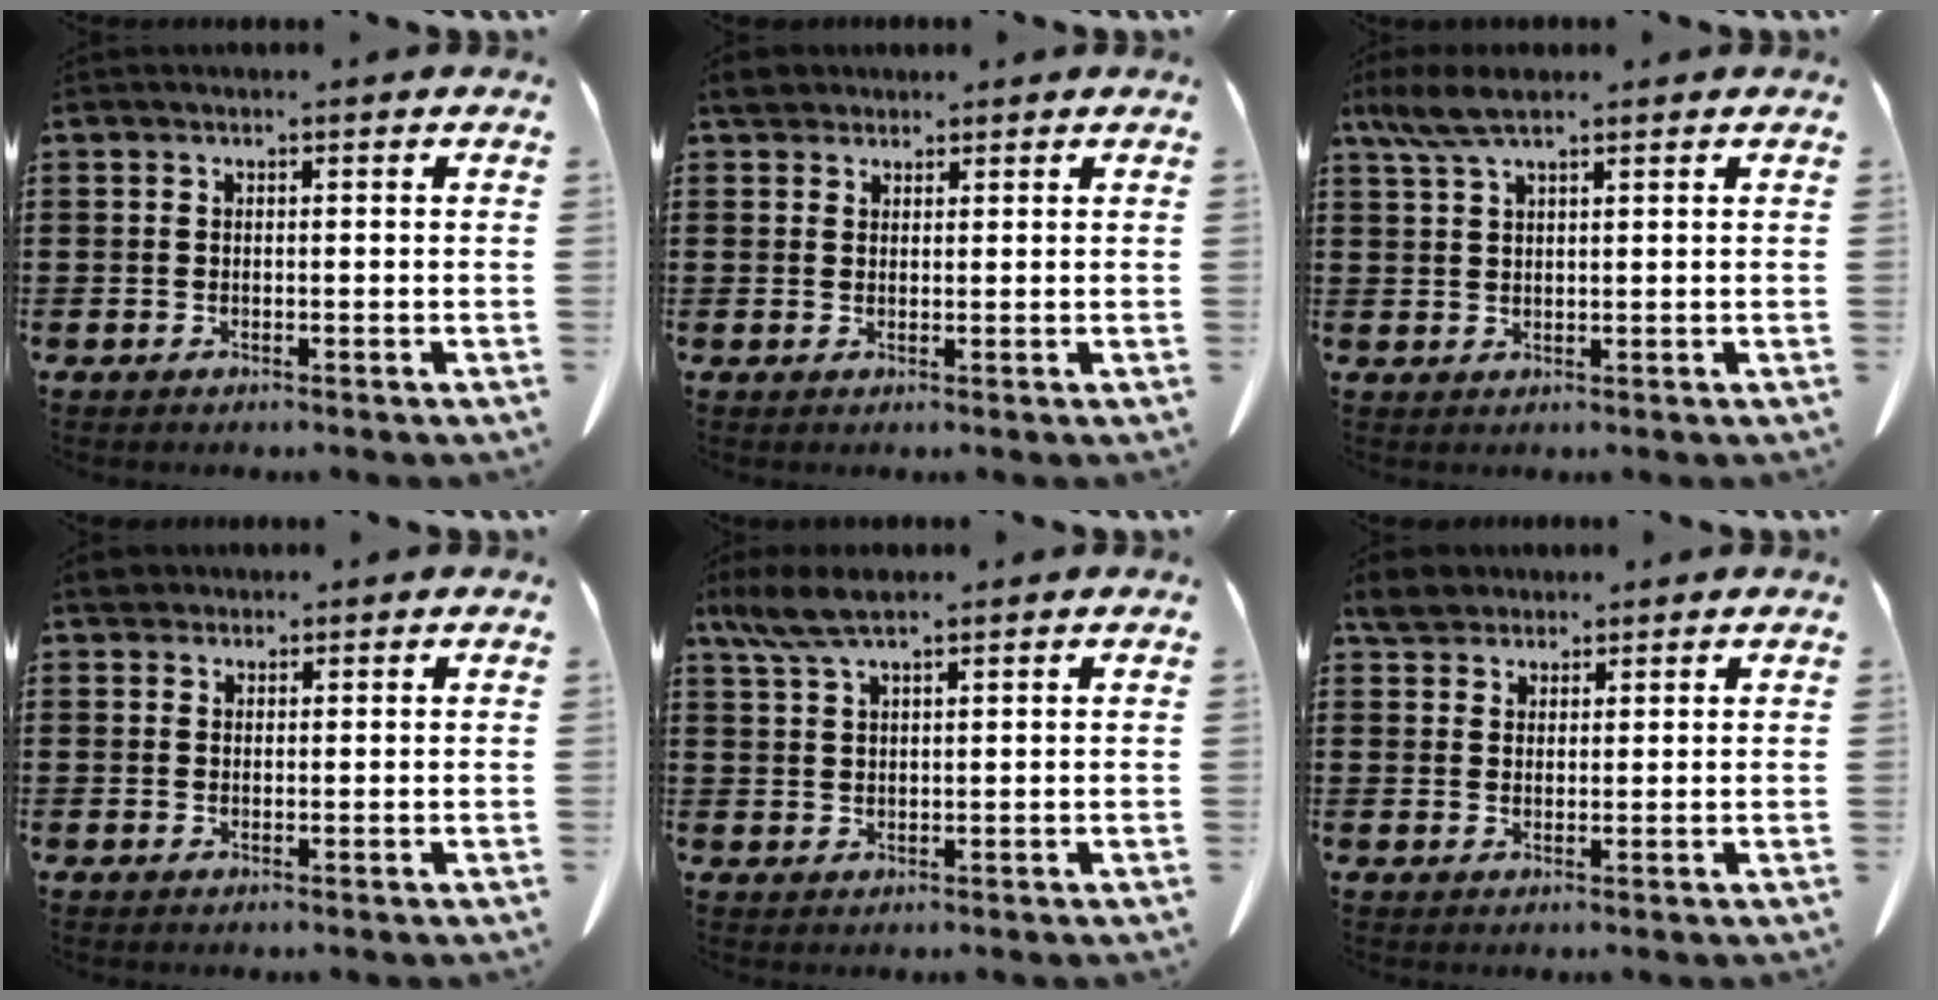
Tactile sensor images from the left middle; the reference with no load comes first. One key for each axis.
{"total": 3.0, "fx": 2.5, "fy": 1.4, "fz": 0.9, "tx": -0.026, "ty": 0.007, "tz": 0.048}
{"total": 5.0, "fx": 3.3, "fy": 1.1, "fz": 3.5, "tx": -0.084, "ty": -0.003, "tz": 0.059}
{"total": 2.3, "fx": 1.9, "fy": 1.2, "fz": 0.7, "tx": -0.021, "ty": 0.008, "tz": 0.037}
{"total": 5.3, "fx": 3.7, "fy": 1.2, "fz": 3.6, "tx": -0.087, "ty": -0.002, "tz": 0.065}
{"total": 3.8, "fx": 3.3, "fy": 1.6, "fz": 0.9, "tx": -0.022, "ty": 0.001, "tz": 0.062}